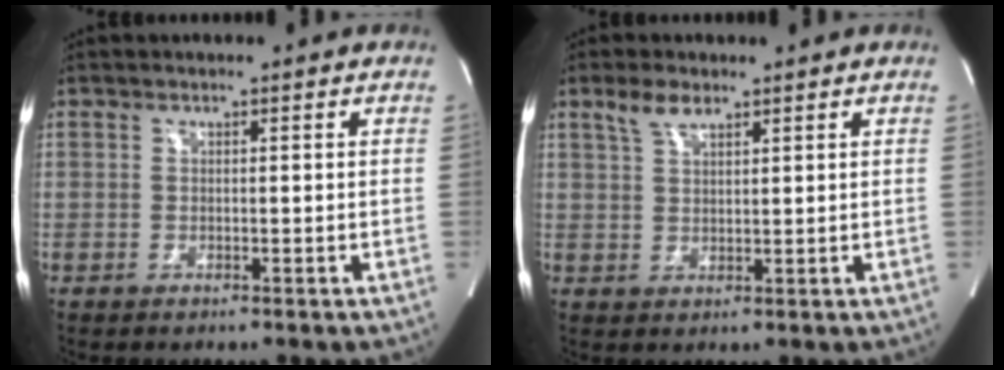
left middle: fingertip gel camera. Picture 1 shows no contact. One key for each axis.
{"total": 3.5, "fx": 2.5, "fy": 1.2, "fz": 2.1, "tx": -0.049, "ty": 0.009, "tz": 0.052}